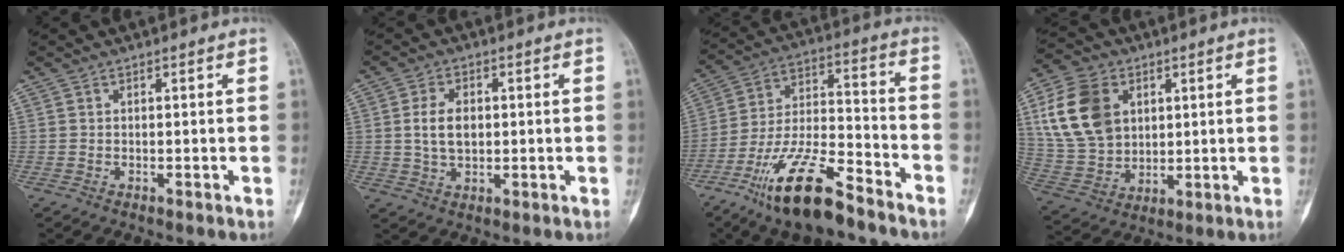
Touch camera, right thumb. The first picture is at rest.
{"total": 6.1, "force": [0.6, 3.9, 4.7], "torque": [-0.080, 0.000, 0.013]}
{"total": 17.9, "force": [-11.8, 5.8, 12.1], "torque": [-0.218, 0.073, -0.213]}
{"total": 15.9, "force": [5.0, 11.7, 9.7], "torque": [-0.167, -0.007, 0.102]}